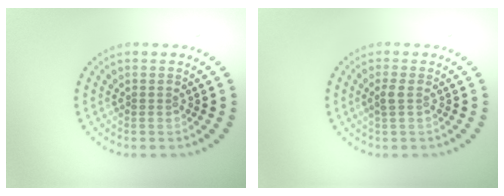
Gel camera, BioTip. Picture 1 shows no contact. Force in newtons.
{"total": 1.1, "press": 1.0, "slide": 0.5}